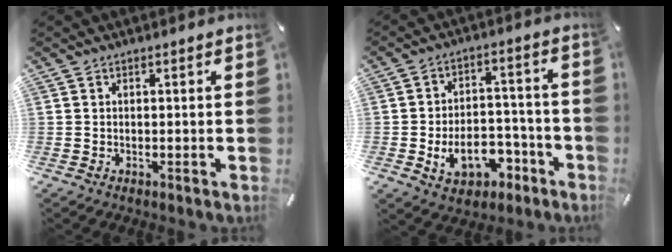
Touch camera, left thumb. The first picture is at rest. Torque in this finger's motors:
{"motor_torque": [-0.64, 1.42, 0.16, 0.53, 0.07]}